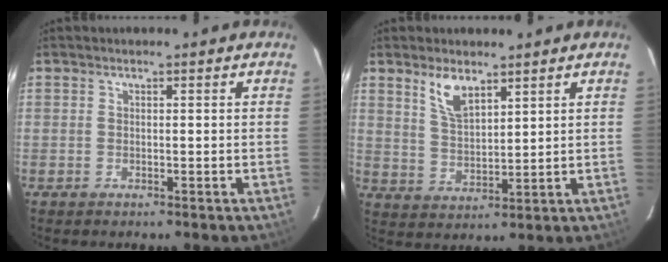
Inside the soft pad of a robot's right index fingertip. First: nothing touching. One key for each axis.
{"total": 6.3, "fx": 4.2, "fy": 2.6, "fz": 3.9, "tx": -0.073, "ty": 0.002, "tz": 0.086}